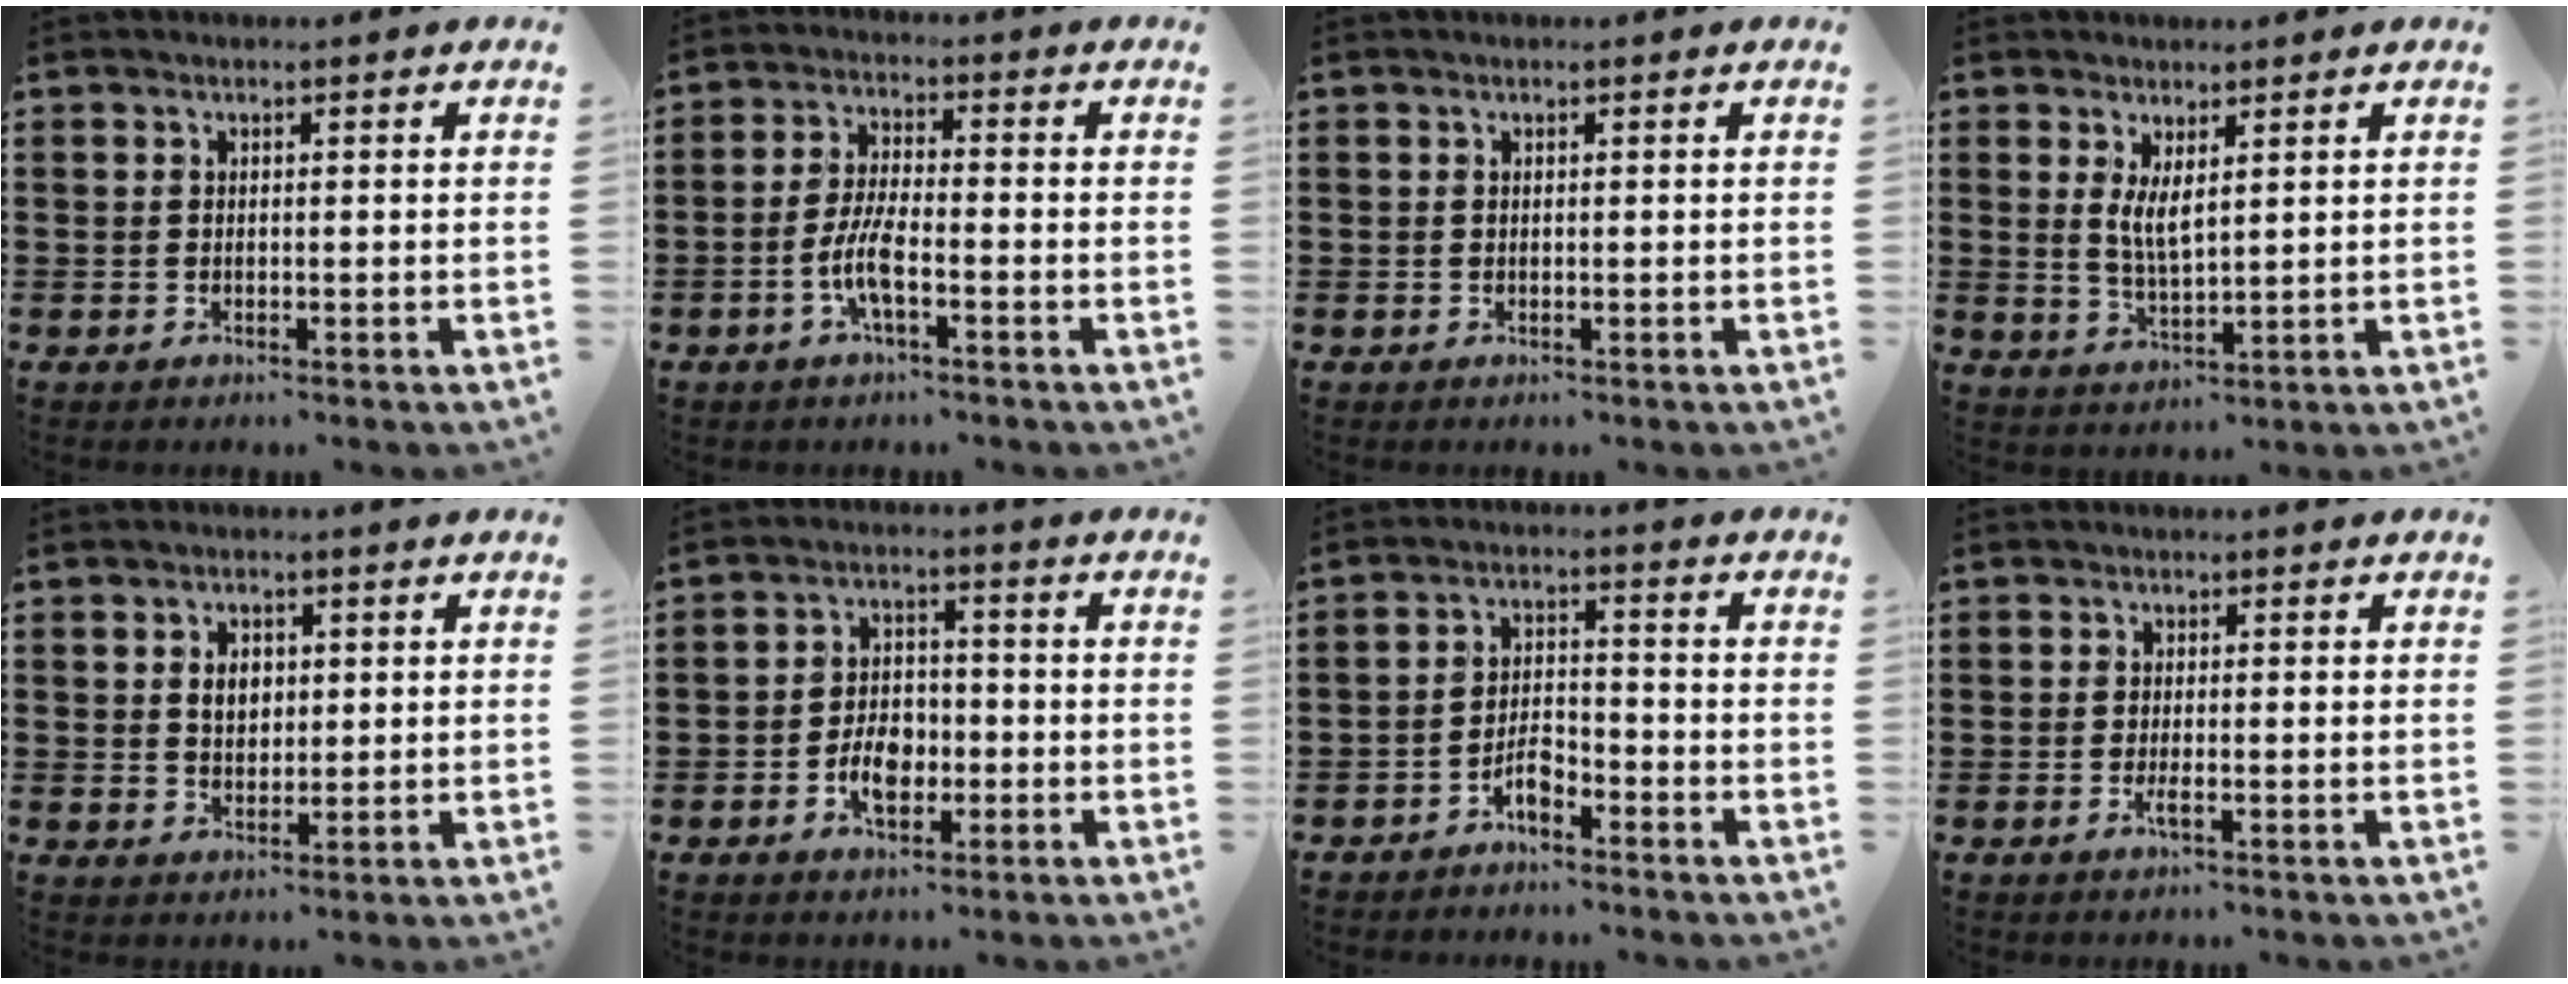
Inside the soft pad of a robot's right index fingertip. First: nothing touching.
{"total": 5.7, "force": [-2.3, 1.4, 5.1], "torque": [-0.121, -0.008, -0.051]}
{"total": 0.0}
{"total": 4.0, "force": [1.5, 1.3, 3.5], "torque": [-0.072, -0.001, 0.028]}
{"total": 3.4, "force": [0.7, 2.4, 2.3], "torque": [-0.045, 0.007, 0.008]}
{"total": 5.5, "force": [-1.9, 3.4, 3.8], "torque": [-0.067, 0.005, -0.036]}
{"total": 2.7, "force": [-2.2, 1.0, 1.3], "torque": [-0.028, 0.008, -0.045]}
{"total": 1.4, "force": [-0.6, 0.2, 1.2], "torque": [-0.029, -0.005, -0.013]}